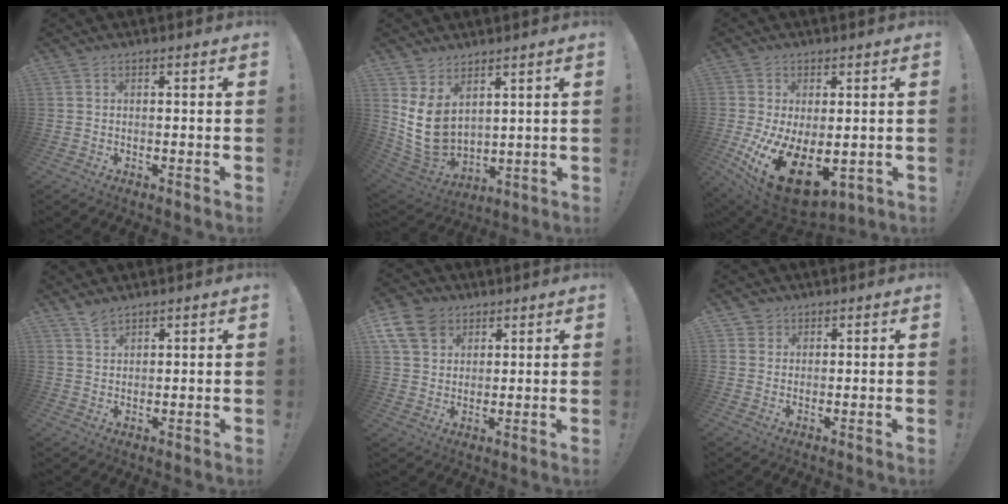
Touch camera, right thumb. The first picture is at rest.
{"total": 11.4, "force": [3.7, 7.9, 7.3], "torque": [-0.160, -0.039, 0.076]}
{"total": 15.3, "force": [-3.2, 8.1, 12.7], "torque": [-0.205, -0.008, -0.037]}
{"total": 3.4, "force": [3.0, 1.0, 1.4], "torque": [-0.015, -0.021, 0.054]}
{"total": 11.0, "force": [5.7, 8.1, 4.9], "torque": [-0.092, -0.029, 0.114]}
{"total": 4.6, "force": [2.4, 3.9, 0.3], "torque": [-0.001, -0.018, 0.046]}